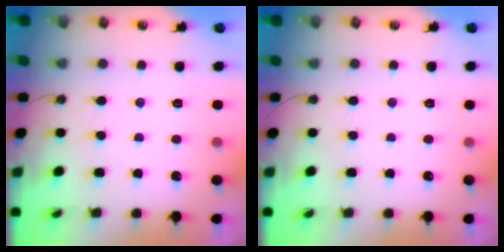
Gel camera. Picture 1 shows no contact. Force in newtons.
{"total": 0.0}